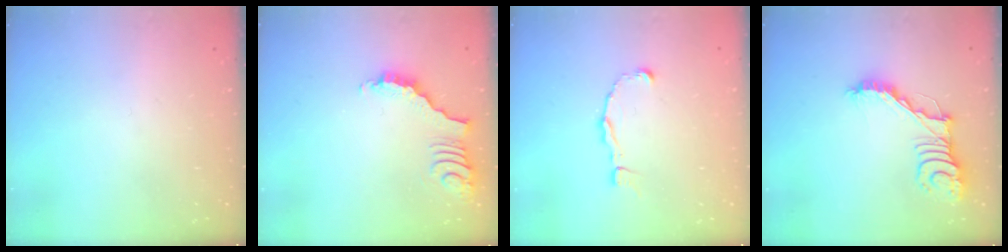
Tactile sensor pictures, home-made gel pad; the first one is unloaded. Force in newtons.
{"total": 3.7, "press": 3.7, "slide": 0.6}
{"total": 2.5, "press": 2.5, "slide": 0.2}
{"total": 15.0, "press": 15.0, "slide": 0.4}